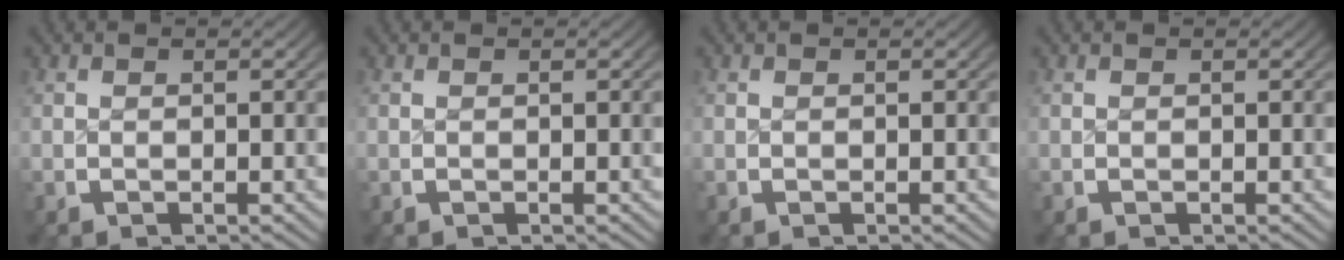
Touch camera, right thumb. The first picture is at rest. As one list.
[{"total": 0.0}, {"total": 0.0}, {"total": 0.0}]